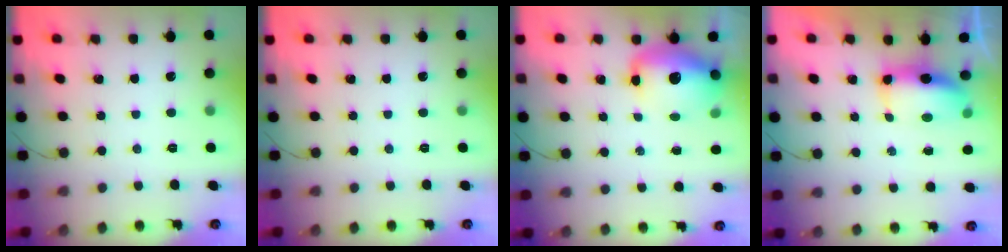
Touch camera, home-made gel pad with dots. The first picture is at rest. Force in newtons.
{"total": 0.0}
{"total": 13.8, "press": 13.2, "slide": 4.1}
{"total": 9.1, "press": 8.2, "slide": 4.0}